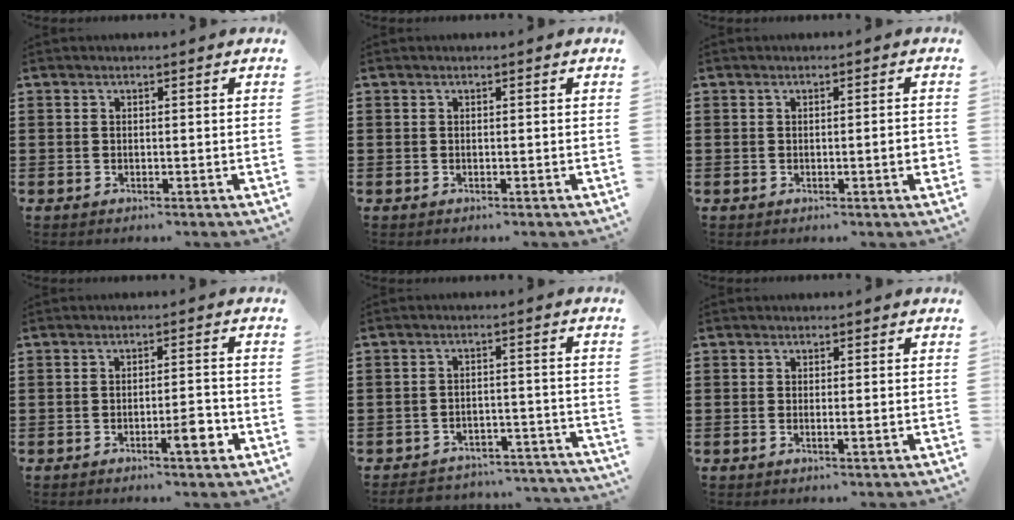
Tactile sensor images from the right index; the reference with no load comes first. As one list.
[{"total": 0.0}, {"total": 2.0, "force": [-0.4, 0.0, 2.0], "torque": [-0.031, -0.006, -0.007]}, {"total": 4.7, "force": [-2.2, 0.8, 4.1], "torque": [-0.055, -0.004, -0.036]}, {"total": 3.8, "force": [-3.7, 0.6, 0.4], "torque": [-0.012, 0.003, -0.078]}, {"total": 0.9, "force": [-0.1, 0.0, 0.9], "torque": [-0.016, -0.004, -0.001]}]